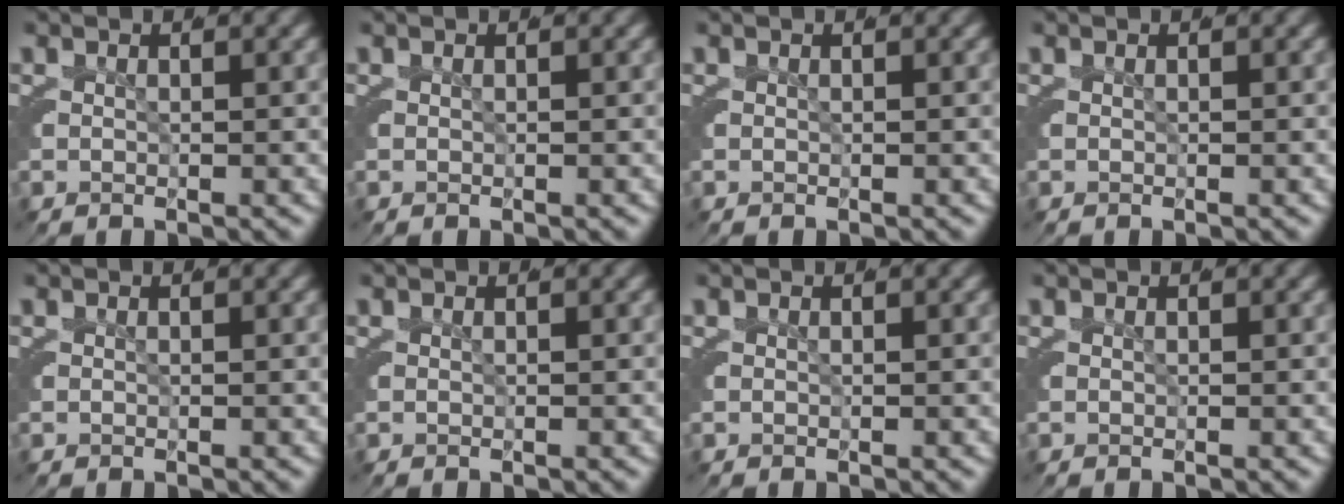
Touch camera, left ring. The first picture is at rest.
{"total": 0.0}
{"total": 0.0}
{"total": 0.0}
{"total": 0.0}
{"total": 0.0}
{"total": 0.0}
{"total": 0.0}